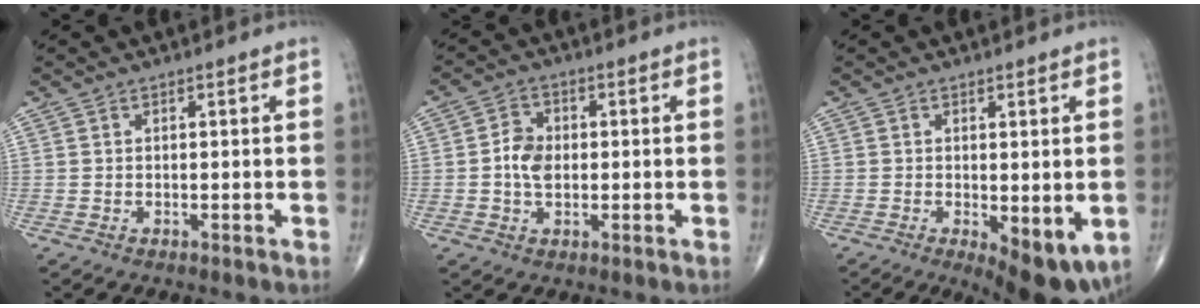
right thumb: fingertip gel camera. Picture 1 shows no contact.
{"total": 5.1, "force": [-0.3, 3.7, 3.5], "torque": [-0.056, 0.009, -0.011]}
{"total": 9.6, "force": [-2.8, 3.6, 8.5], "torque": [-0.112, -0.020, -0.031]}